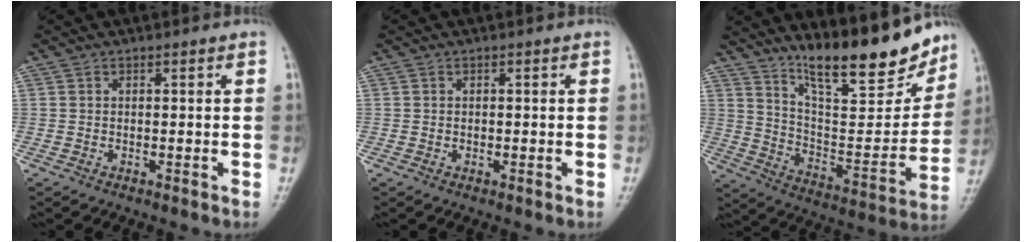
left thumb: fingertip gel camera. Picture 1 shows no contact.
{"total": 0.6, "force": [0.0, 0.4, 0.4], "torque": [-0.007, 0.000, 0.000]}
{"total": 20.1, "force": [15.0, 5.4, 12.3], "torque": [-0.146, -0.085, 0.249]}